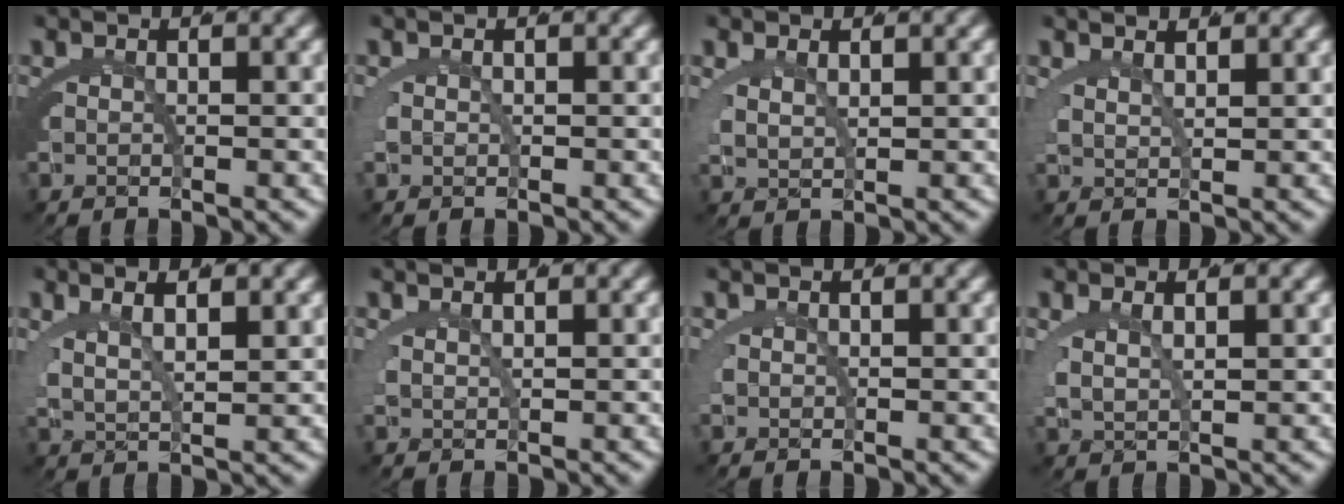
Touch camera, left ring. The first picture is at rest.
{"total": 0.0}
{"total": 2.1, "force": [1.4, 0.8, 1.3], "torque": [-0.037, -0.009, 0.037]}
{"total": 2.6, "force": [2.4, 0.4, 1.0], "torque": [-0.023, -0.005, 0.047]}
{"total": 4.2, "force": [2.0, 2.1, 3.1], "torque": [-0.060, 0.000, 0.039]}
{"total": 1.2, "force": [1.1, 0.2, 0.6], "torque": [-0.019, -0.007, 0.029]}
{"total": 0.5, "force": [0.4, 0.2, 0.2], "torque": [-0.018, -0.006, 0.014]}
{"total": 2.4, "force": [1.3, 1.0, 1.8], "torque": [-0.047, -0.007, 0.035]}